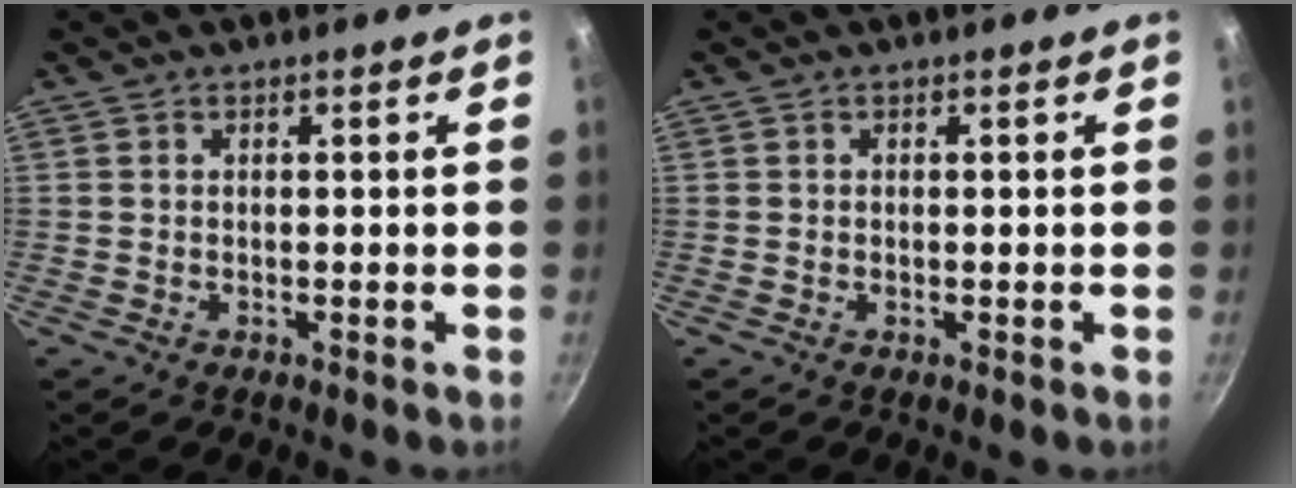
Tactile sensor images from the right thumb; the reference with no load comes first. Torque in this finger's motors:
{"motor_torque": [0.14, 0.07, -0.29, 0.24, -0.01]}